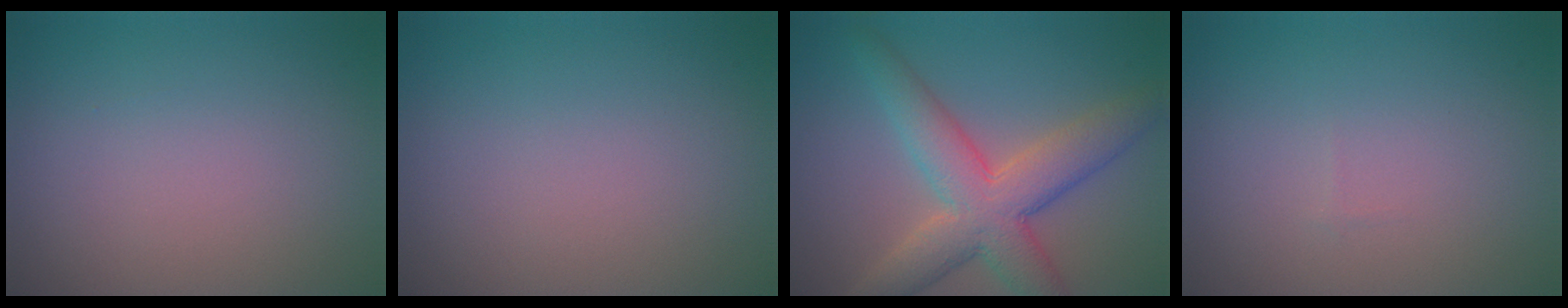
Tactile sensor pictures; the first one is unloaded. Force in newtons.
{"total": 0.0}
{"total": 6.9, "press": 6.9, "slide": 0.1}
{"total": 0.0}